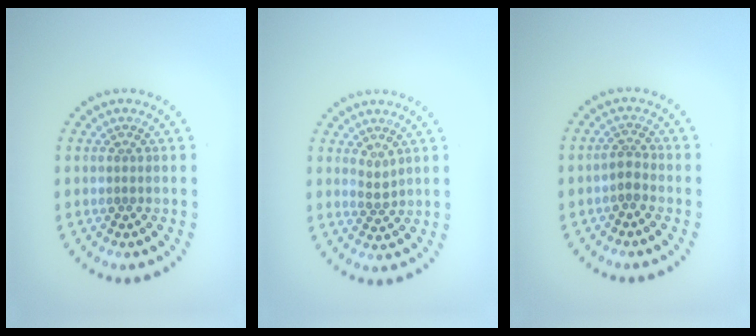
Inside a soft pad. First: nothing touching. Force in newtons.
{"total": 1.1, "press": 0.8, "slide": 0.7}
{"total": 1.5, "press": 1.2, "slide": 0.9}